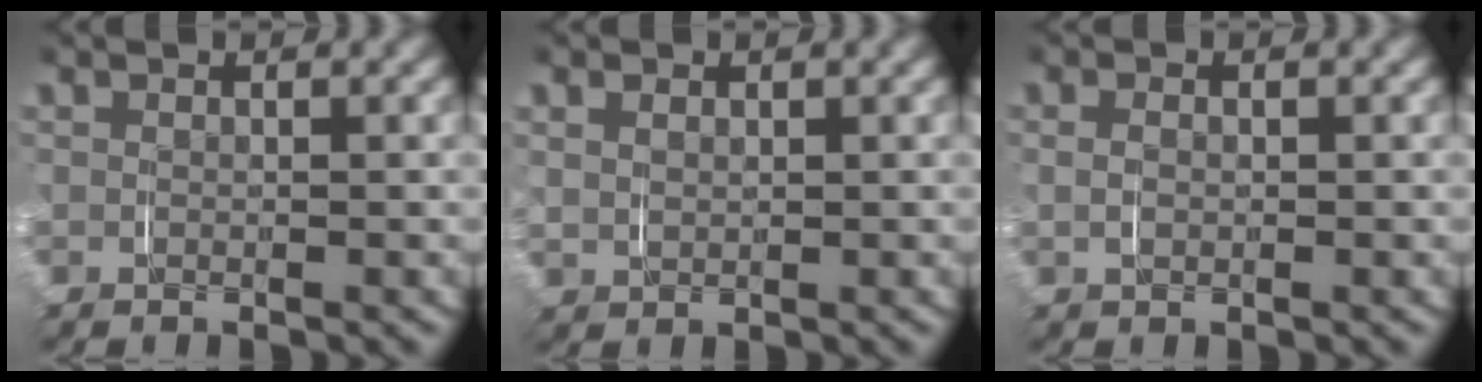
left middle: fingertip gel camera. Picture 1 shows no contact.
{"total": 1.6, "force": [0.8, 1.2, 0.7], "torque": [-0.018, -0.001, 0.021]}
{"total": 1.1, "force": [0.0, 0.7, 0.9], "torque": [-0.018, -0.001, 0.004]}